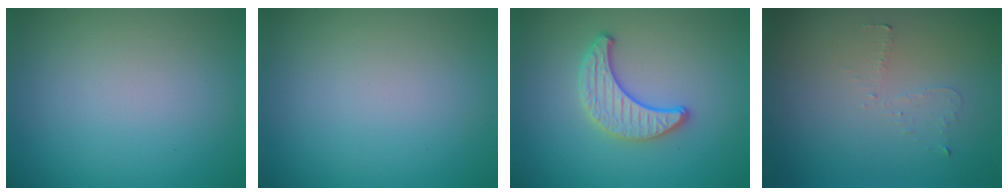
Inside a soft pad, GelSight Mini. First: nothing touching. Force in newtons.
{"total": 0.0}
{"total": 3.0, "press": 2.8, "slide": 0.9}
{"total": 0.7, "press": 0.6, "slide": 0.4}